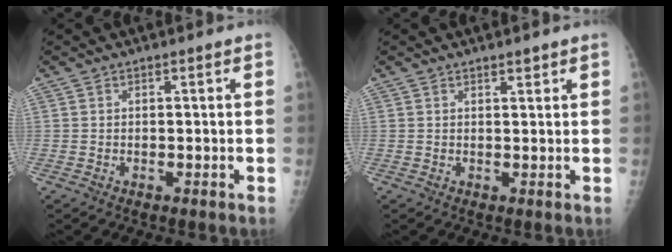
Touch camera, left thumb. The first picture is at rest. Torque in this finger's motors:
{"motor_torque": [-0.43, 0.06, -0.53, -0.16, -0.11]}